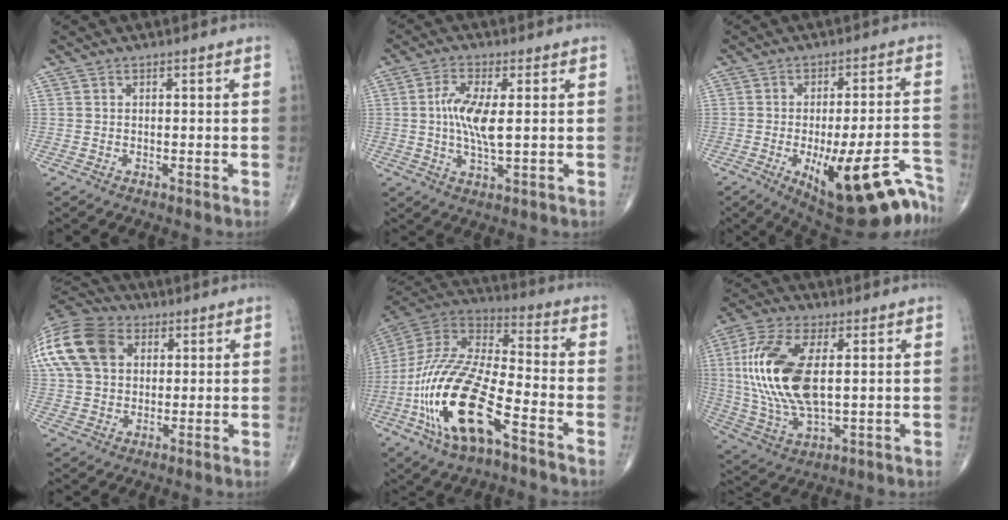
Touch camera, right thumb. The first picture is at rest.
{"total": 7.9, "force": [0.6, 2.2, 7.6], "torque": [-0.168, -0.009, 0.009]}
{"total": 21.5, "force": [-12.1, 6.5, 16.5], "torque": [-0.148, 0.070, -0.159]}
{"total": 24.3, "force": [7.8, 17.7, 14.6], "torque": [-0.354, 0.058, 0.149]}
{"total": 22.6, "force": [-9.4, 8.4, 18.8], "torque": [-0.409, 0.031, -0.174]}
{"total": 18.9, "force": [2.5, 8.9, 16.5], "torque": [-0.356, -0.008, 0.052]}